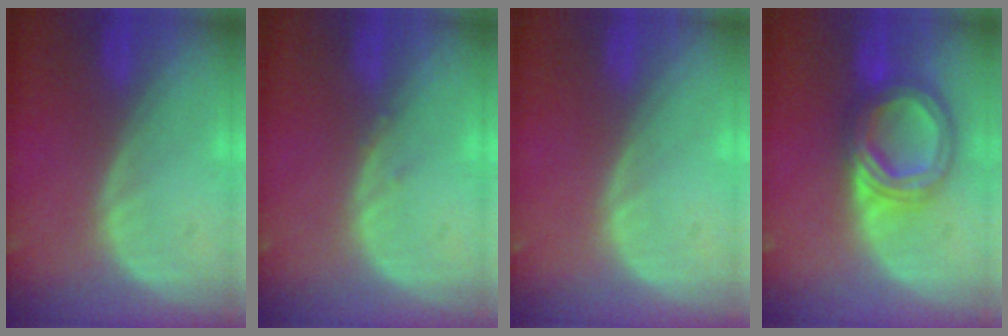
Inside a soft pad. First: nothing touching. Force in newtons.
{"total": 0.6, "press": 0.6, "slide": 0.3}
{"total": 0.0}
{"total": 8.7, "press": 8.6, "slide": 0.8}